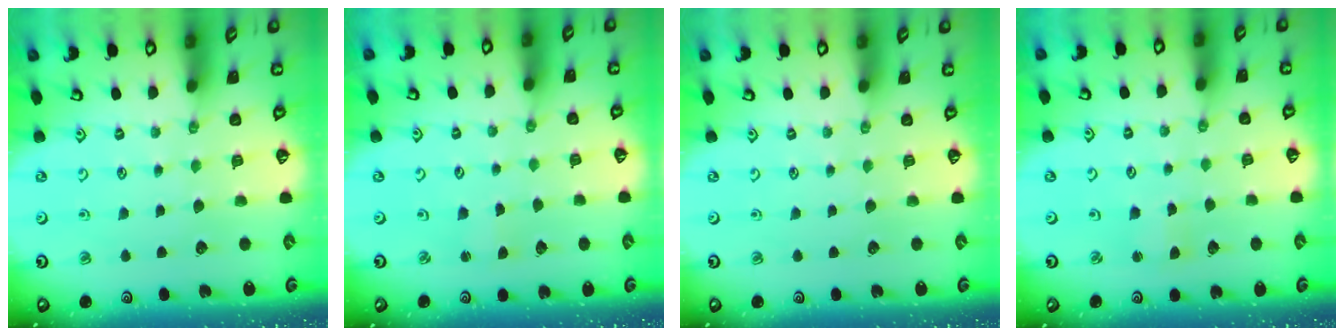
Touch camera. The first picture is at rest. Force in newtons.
{"total": 1.8, "press": 1.8, "slide": 0.2}
{"total": 0.0}
{"total": 2.2, "press": 2.2, "slide": 0.3}